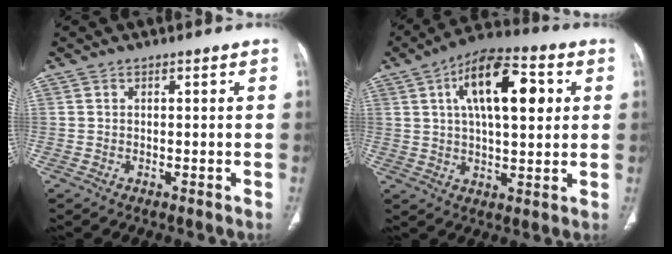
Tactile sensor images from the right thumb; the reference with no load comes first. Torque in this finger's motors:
{"motor_torque": [1.00, 3.57, 1.69, -0.25, 0.14]}